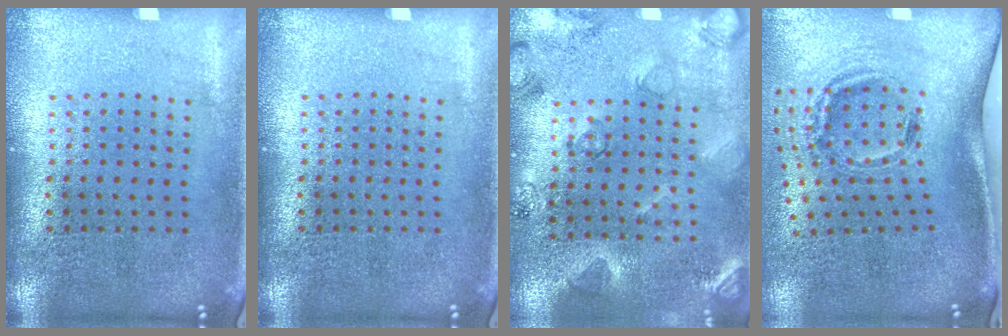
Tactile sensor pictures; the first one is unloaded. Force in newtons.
{"total": 0.0}
{"total": 2.1, "press": 2.1, "slide": 0.5}
{"total": 2.0, "press": 1.3, "slide": 1.5}